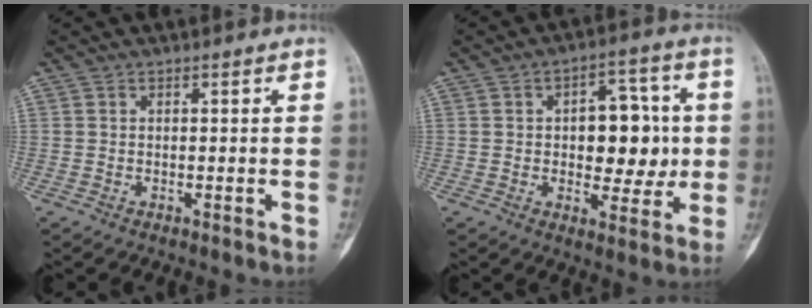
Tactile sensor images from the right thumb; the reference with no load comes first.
{"total": 12.9, "force": [0.5, 7.7, 10.3], "torque": [-0.091, 0.015, 0.010]}